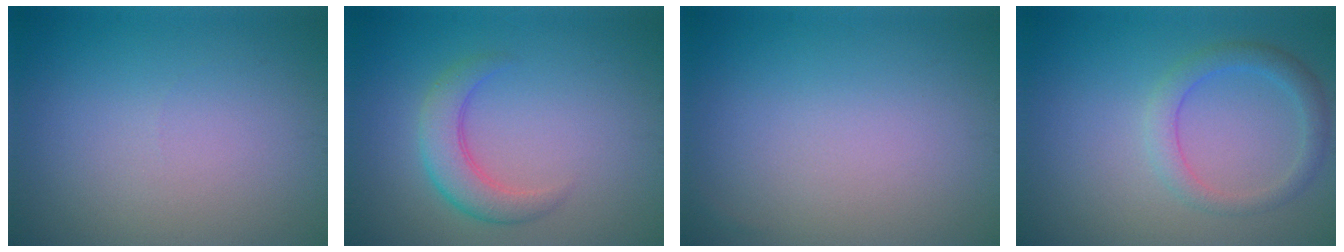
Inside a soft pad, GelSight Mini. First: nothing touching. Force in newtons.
{"total": 3.4, "press": 3.4, "slide": 0.2}
{"total": 0.0}
{"total": 2.7, "press": 2.6, "slide": 0.2}